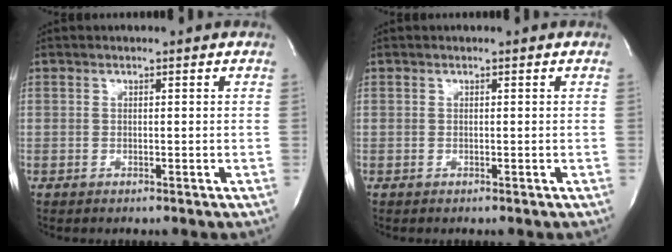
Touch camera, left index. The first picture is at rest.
{"total": 0.0}